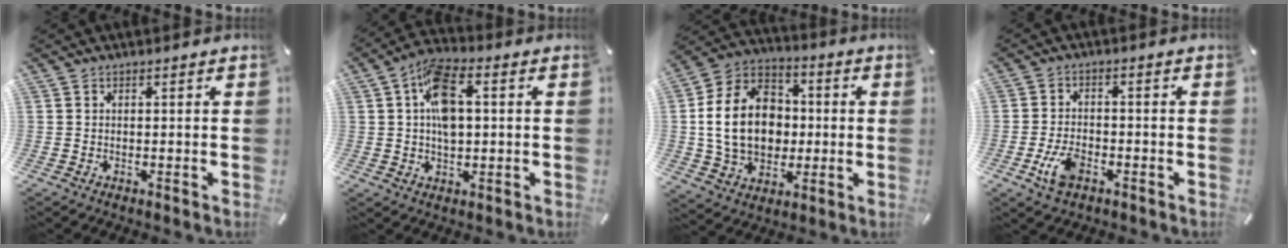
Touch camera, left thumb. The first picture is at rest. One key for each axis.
{"total": 10.2, "fx": 1.4, "fy": 5.8, "fz": 8.3, "tx": -0.152, "ty": 0.007, "tz": 0.024}
{"total": 18.1, "fx": -0.6, "fy": 14.4, "fz": 10.9, "tx": -0.241, "ty": 0.020, "tz": -0.006}
{"total": 6.8, "fx": -2.9, "fy": 3.9, "fz": 4.7, "tx": -0.113, "ty": 0.005, "tz": -0.058}